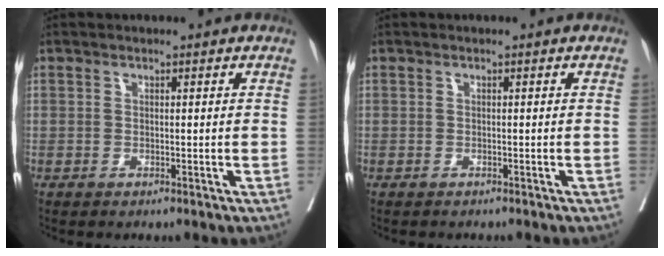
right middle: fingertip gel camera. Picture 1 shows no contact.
{"total": 1.1, "force": [-1.0, 0.4, 0.3], "torque": [-0.011, -0.001, -0.014]}